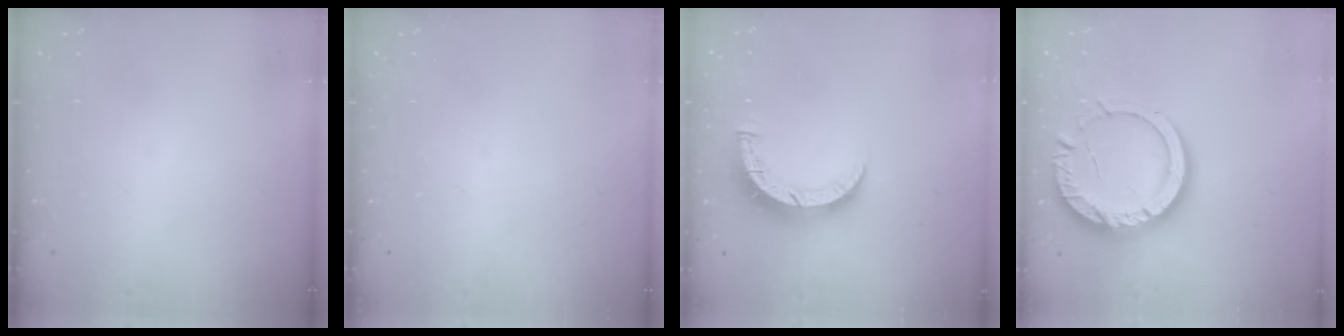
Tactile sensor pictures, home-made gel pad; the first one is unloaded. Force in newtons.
{"total": 0.0}
{"total": 7.5, "press": 7.5, "slide": 0.5}
{"total": 14.0, "press": 13.9, "slide": 1.4}